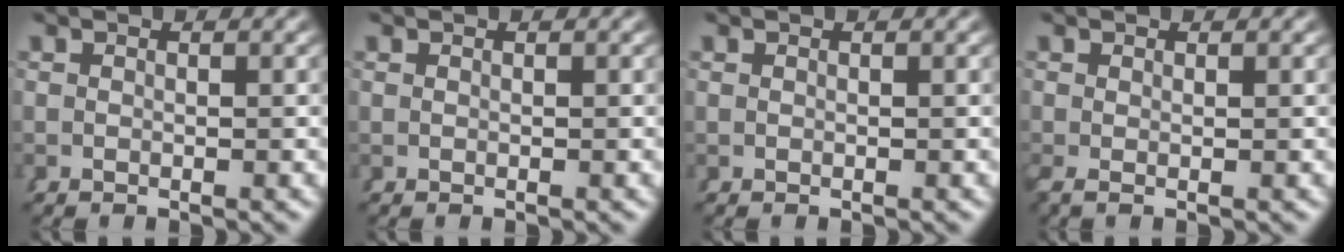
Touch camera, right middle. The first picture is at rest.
{"total": 0.0}
{"total": 0.0}
{"total": 0.7, "force": [-0.2, 0.3, 0.6], "torque": [-0.017, -0.006, 0.000]}